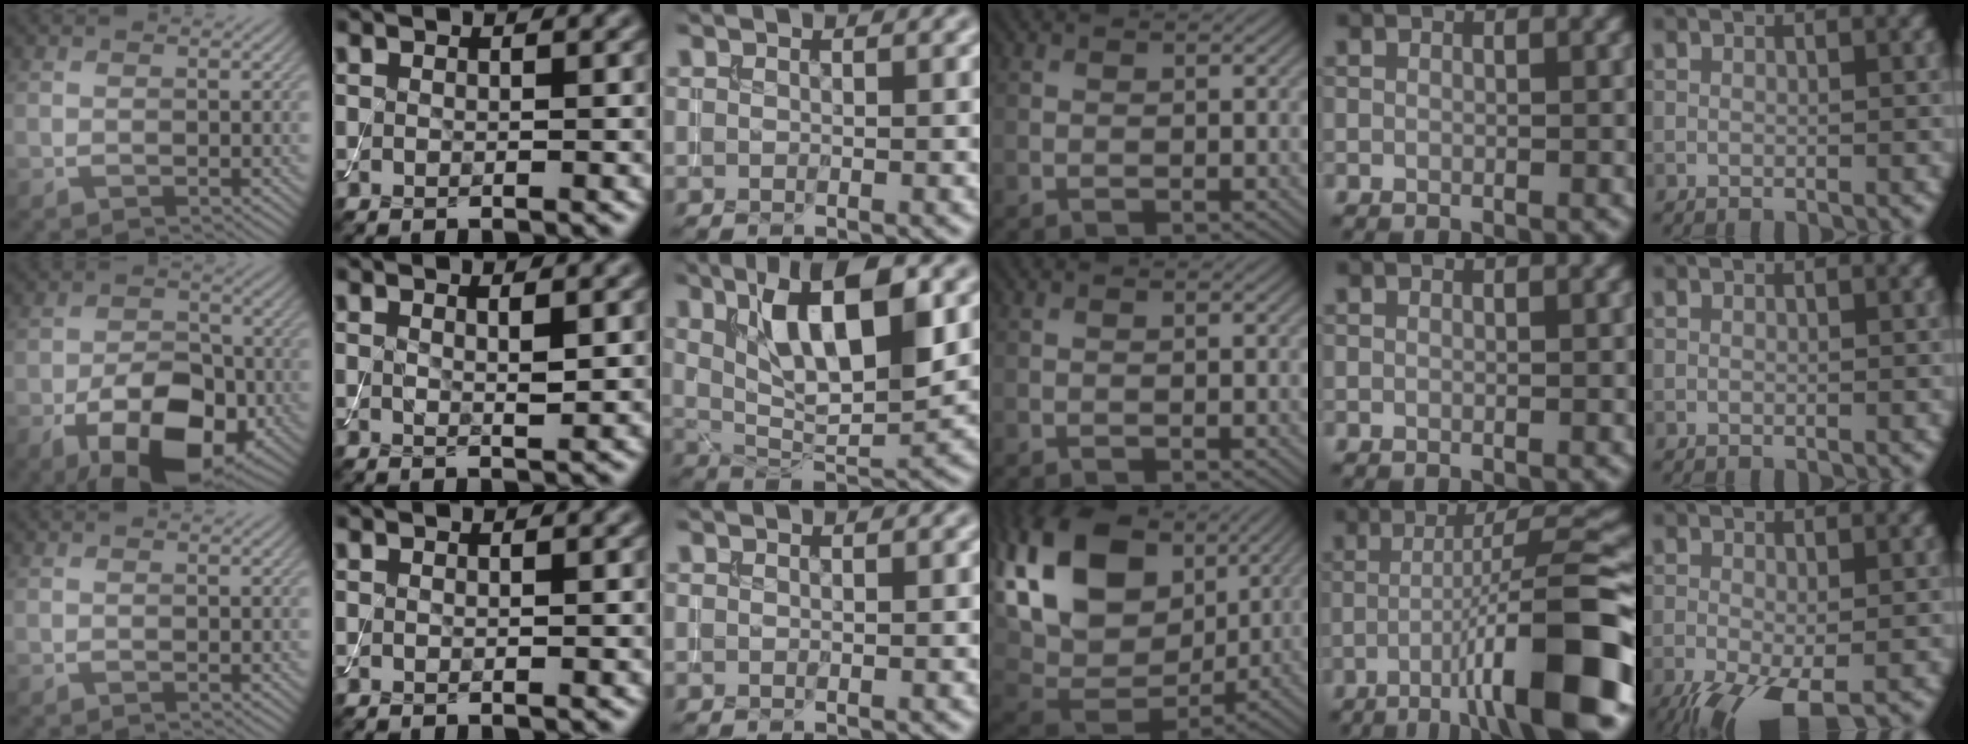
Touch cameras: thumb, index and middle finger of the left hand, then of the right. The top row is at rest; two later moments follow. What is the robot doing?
{"motion": "assemble", "object": "toy tower of hanoi"}